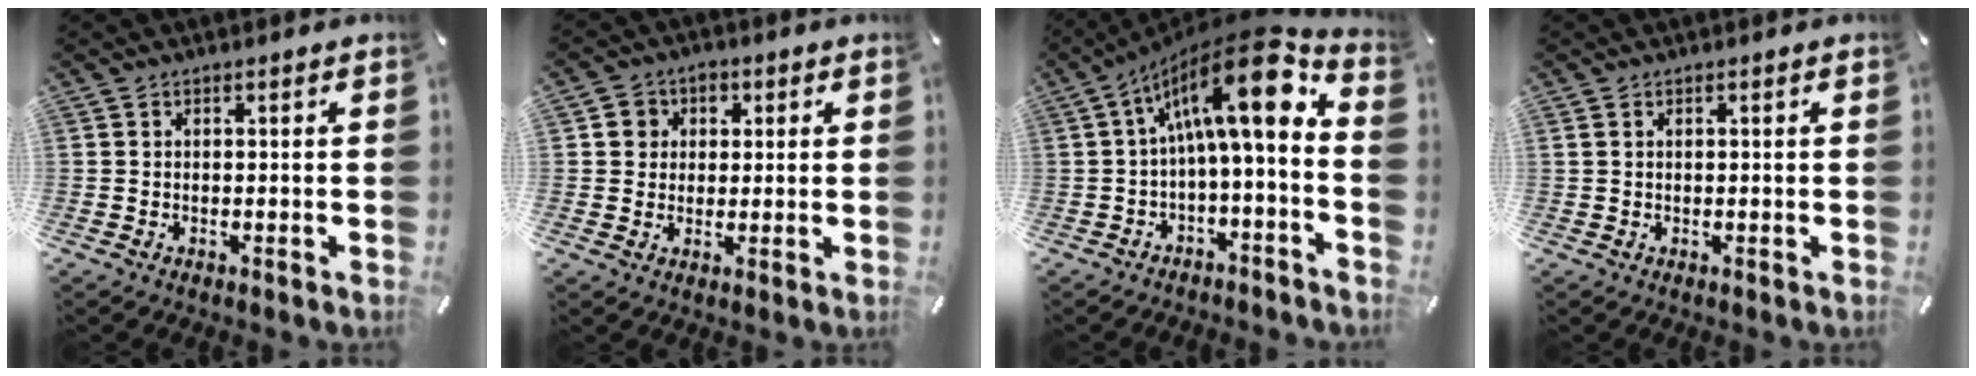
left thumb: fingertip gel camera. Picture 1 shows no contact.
{"total": 5.2, "force": [0.7, 5.0, 1.2], "torque": [-0.013, 0.008, 0.009]}
{"total": 18.5, "force": [4.5, 6.1, 16.9], "torque": [-0.262, -0.025, 0.069]}
{"total": 0.6, "force": [0.2, 0.4, 0.4], "torque": [-0.008, 0.002, 0.004]}